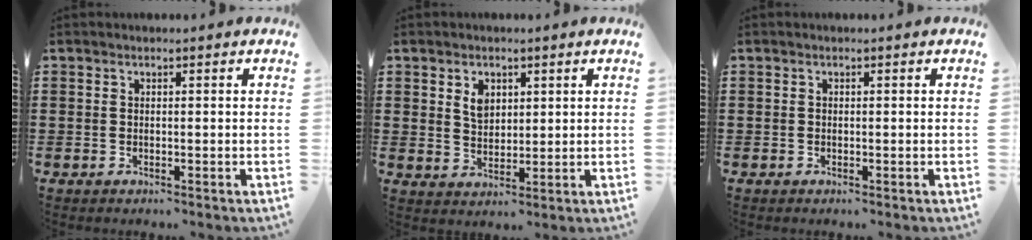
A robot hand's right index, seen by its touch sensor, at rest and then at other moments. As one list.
[{"total": 3.4, "force": [1.6, 2.3, 2.0], "torque": [-0.048, 0.008, 0.028]}, {"total": 0.0}]